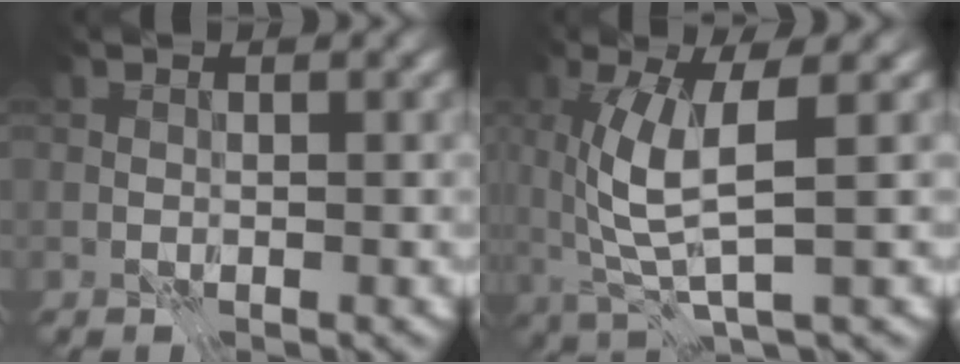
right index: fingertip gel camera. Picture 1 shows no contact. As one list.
[{"total": 5.1, "force": [1.2, 0.6, 4.9], "torque": [-0.113, 0.001, 0.029]}]